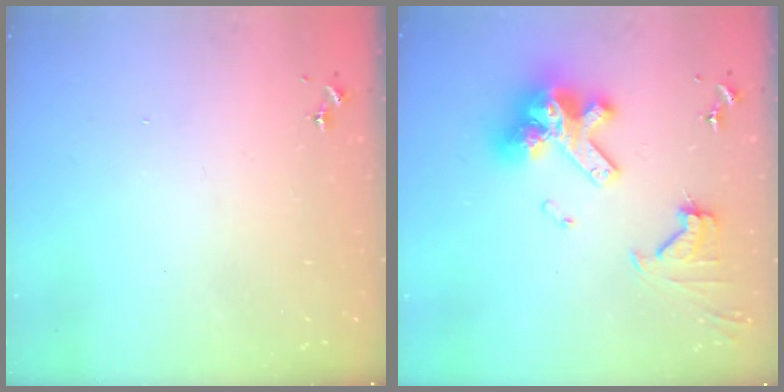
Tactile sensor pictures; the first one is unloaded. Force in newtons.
{"total": 18.7, "press": 18.6, "slide": 2.0}